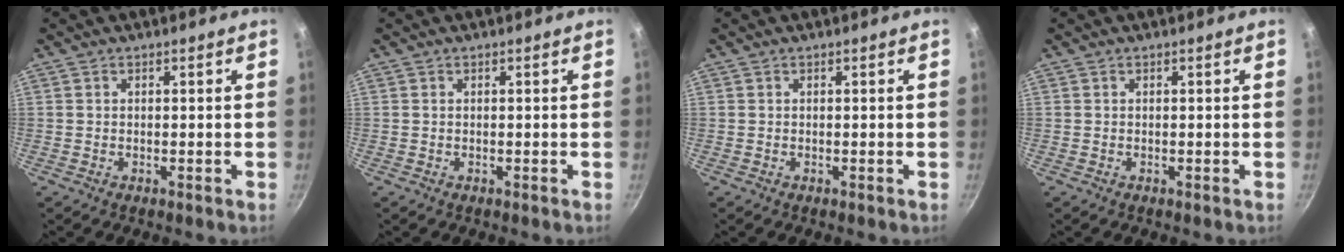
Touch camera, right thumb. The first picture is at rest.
{"total": 0.0}
{"total": 0.0}
{"total": 0.0}